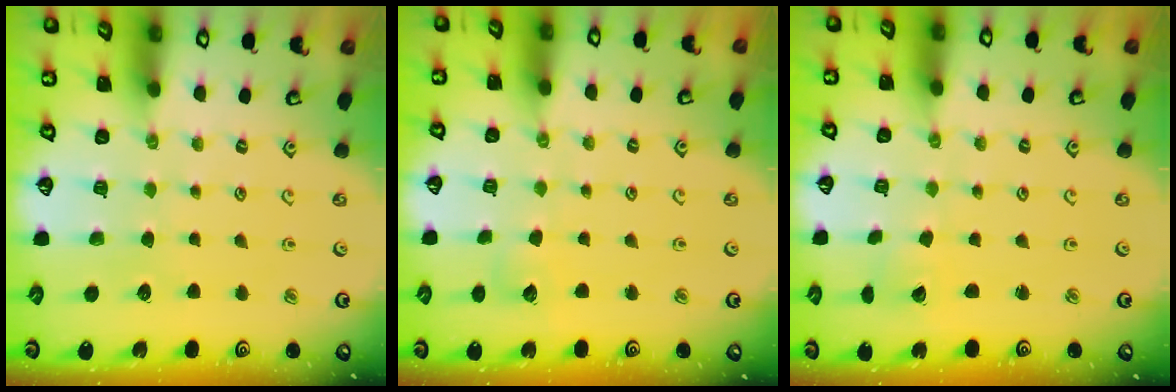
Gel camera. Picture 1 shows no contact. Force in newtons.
{"total": 3.0, "press": 3.0, "slide": 0.3}
{"total": 1.5, "press": 1.5, "slide": 0.2}